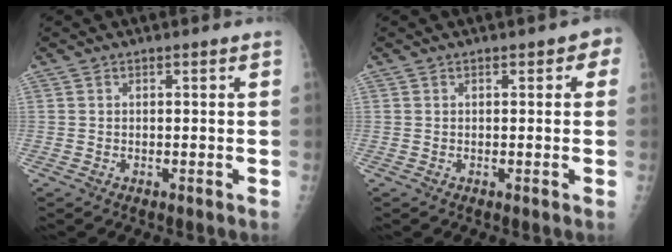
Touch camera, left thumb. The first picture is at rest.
{"total": 2.2, "force": [0.7, 1.2, 1.7], "torque": [-0.004, 0.003, 0.002]}